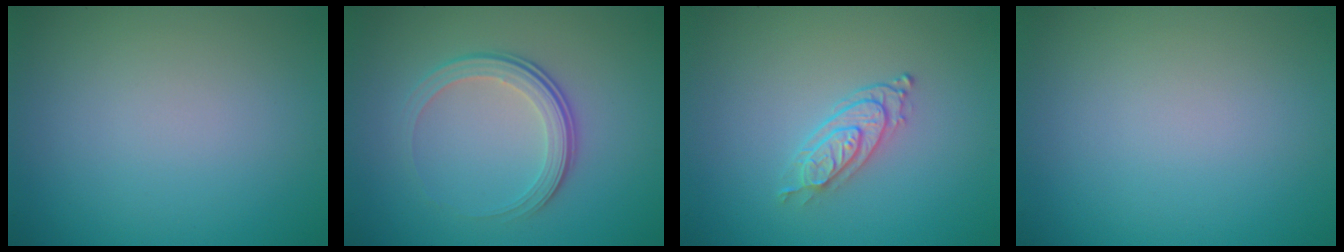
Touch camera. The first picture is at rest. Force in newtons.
{"total": 3.7, "press": 2.6, "slide": 2.7}
{"total": 2.5, "press": 2.0, "slide": 1.5}
{"total": 0.0}